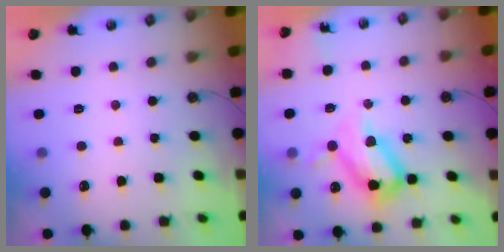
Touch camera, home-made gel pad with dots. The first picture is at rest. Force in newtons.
{"total": 20.9, "press": 20.8, "slide": 2.0}